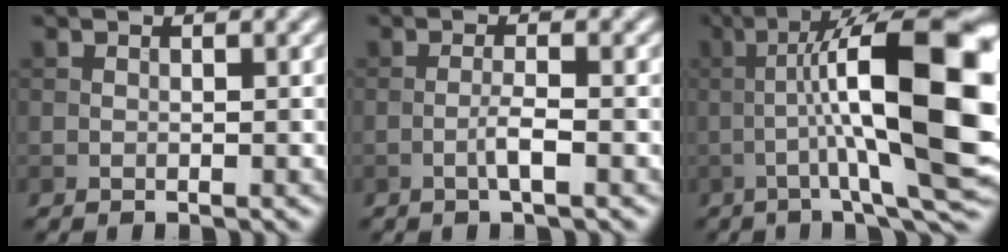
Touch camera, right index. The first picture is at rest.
{"total": 1.8, "force": [-0.7, 0.1, 1.6], "torque": [-0.032, 0.004, -0.016]}
{"total": 16.2, "force": [-0.3, 3.5, 15.8], "torque": [-0.225, 0.026, -0.006]}